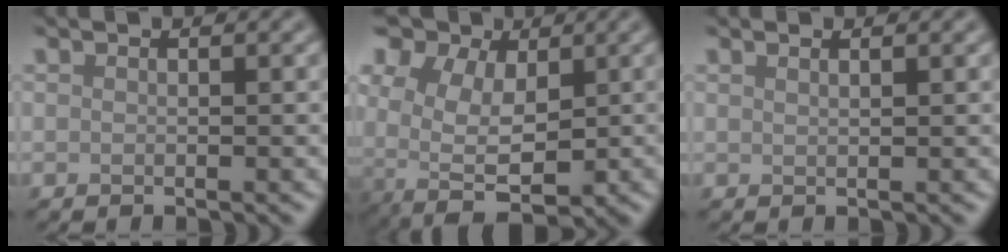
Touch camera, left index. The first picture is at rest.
{"total": 13.5, "force": [4.4, 9.7, 8.4], "torque": [-0.144, 0.027, 0.068]}
{"total": 0.9, "force": [0.7, 0.2, 0.5], "torque": [-0.005, 0.001, 0.009]}